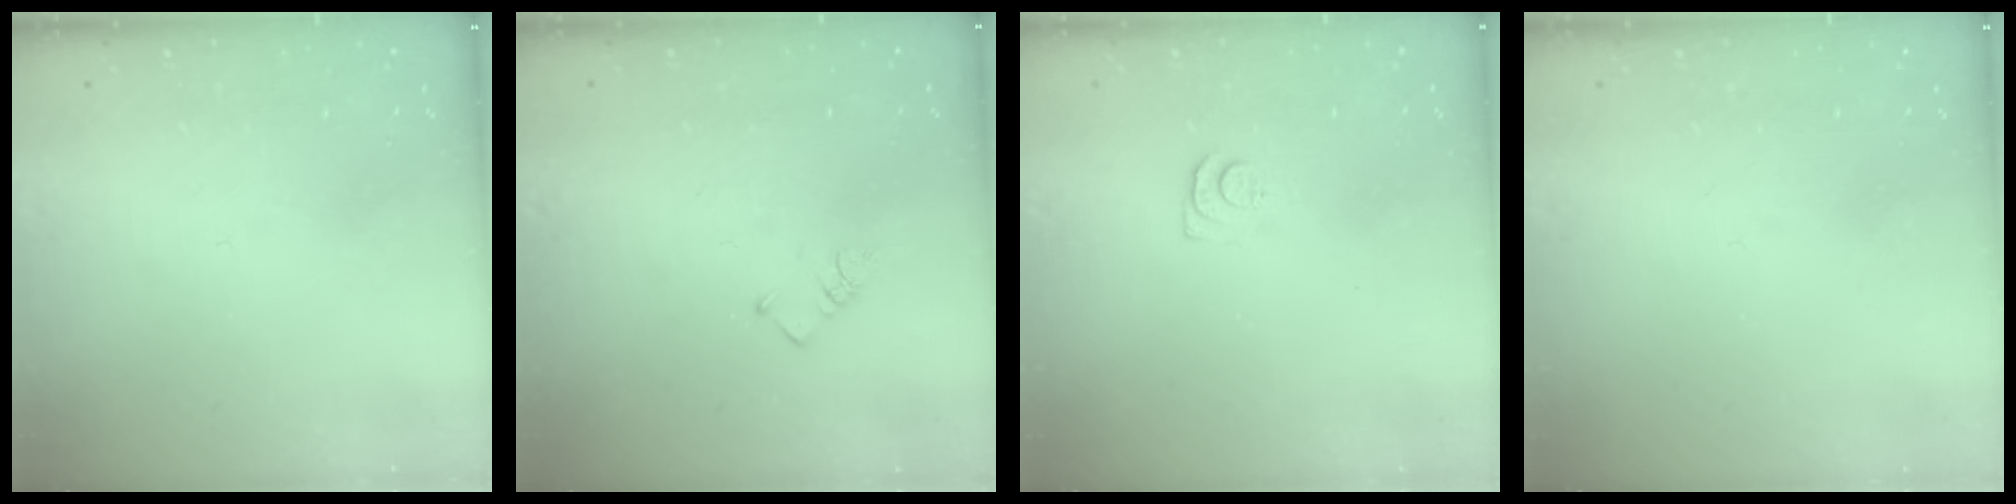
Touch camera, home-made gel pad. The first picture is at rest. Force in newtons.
{"total": 1.9, "press": 1.9, "slide": 0.3}
{"total": 4.4, "press": 4.4, "slide": 0.6}
{"total": 2.2, "press": 2.1, "slide": 0.4}